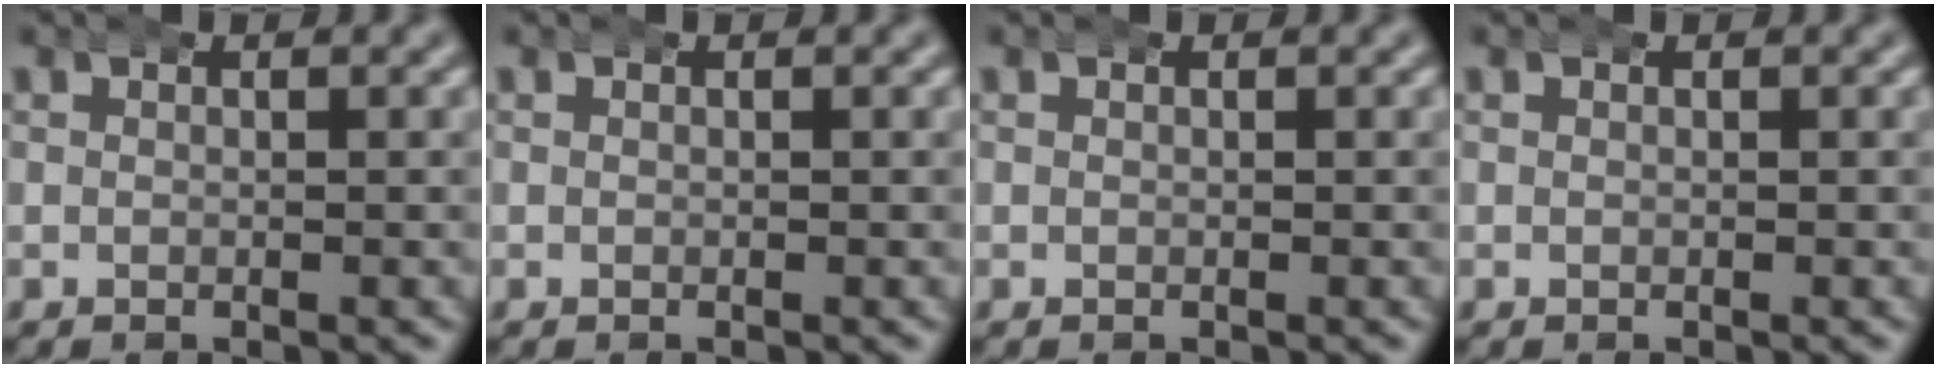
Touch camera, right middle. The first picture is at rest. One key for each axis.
{"total": 0.0}
{"total": 0.0}
{"total": 0.0}